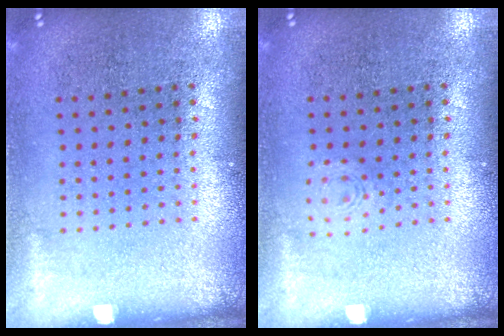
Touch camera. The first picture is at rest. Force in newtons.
{"total": 0.8, "press": 0.8, "slide": 0.2}